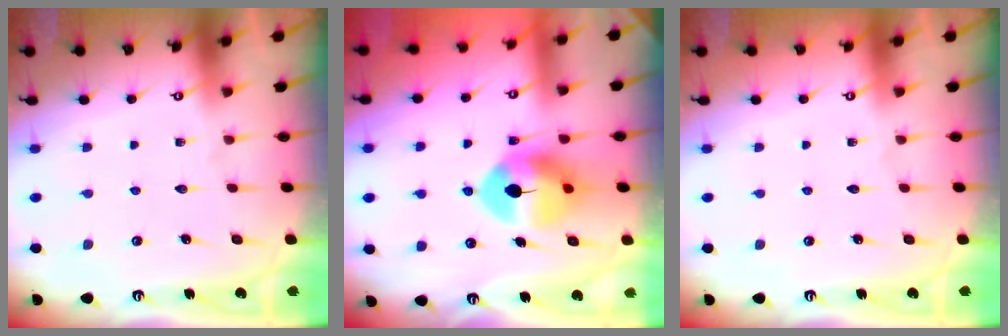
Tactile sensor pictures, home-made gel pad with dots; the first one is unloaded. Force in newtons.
{"total": 9.5, "press": 9.4, "slide": 1.0}
{"total": 0.0}